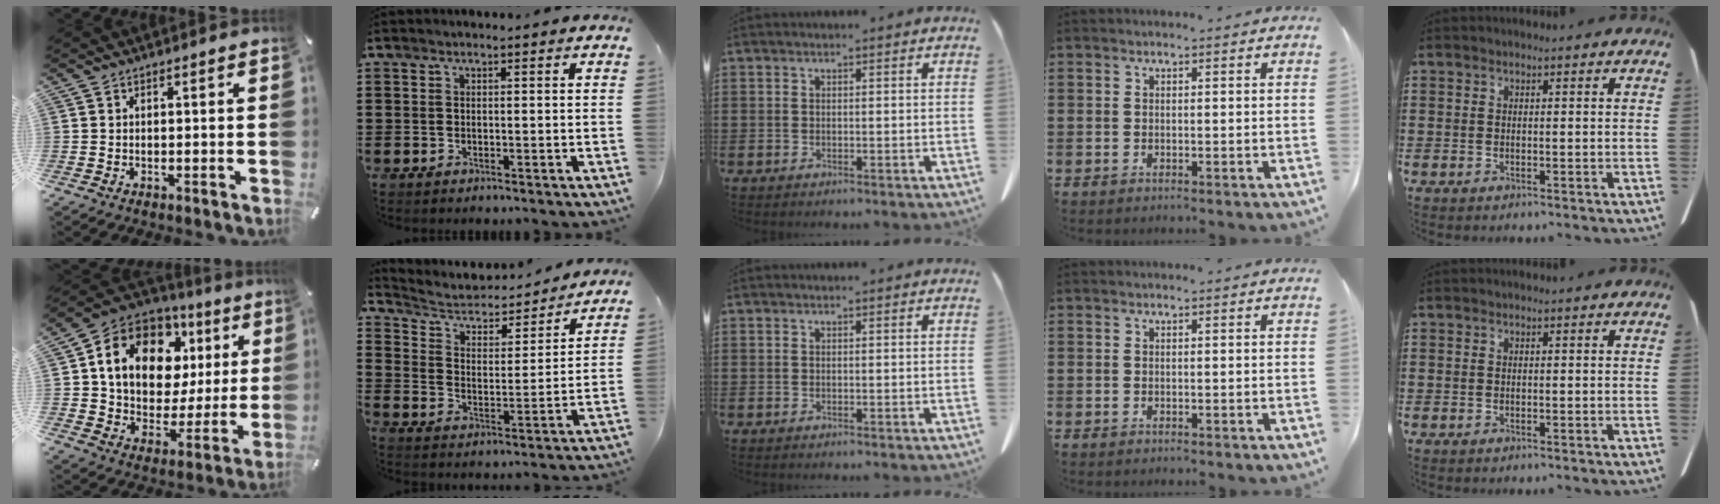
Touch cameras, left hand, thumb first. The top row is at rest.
{"thumb": {"total": 16.9, "force": [6.6, 12.2, 9.6], "torque": [-0.164, -0.031, 0.124]}, "index": {"total": 4.5, "force": [3.9, 1.6, 1.3], "torque": [-0.049, -0.029, 0.059]}}